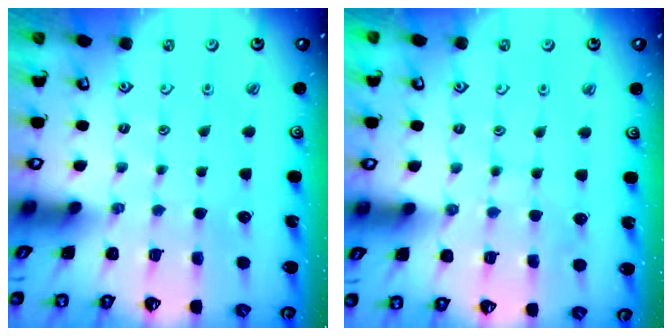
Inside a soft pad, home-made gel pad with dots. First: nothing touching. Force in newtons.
{"total": 4.3, "press": 4.2, "slide": 0.5}